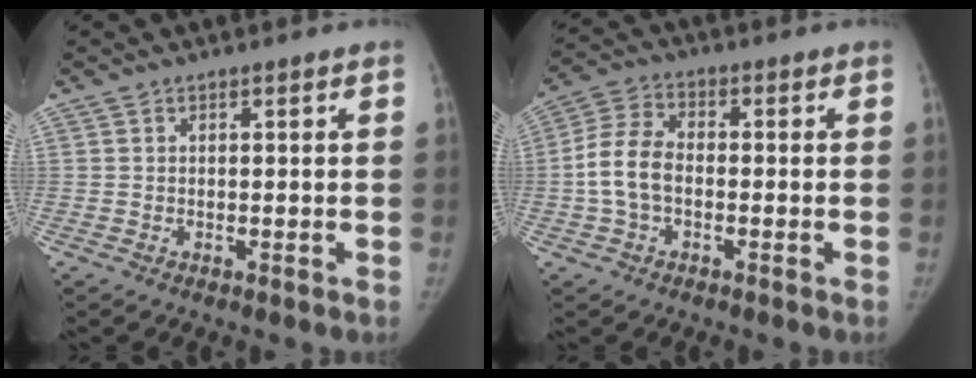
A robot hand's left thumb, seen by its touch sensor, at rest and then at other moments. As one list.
[{"total": 8.0, "force": [-1.4, 5.1, 6.0], "torque": [-0.123, 0.023, -0.035]}]